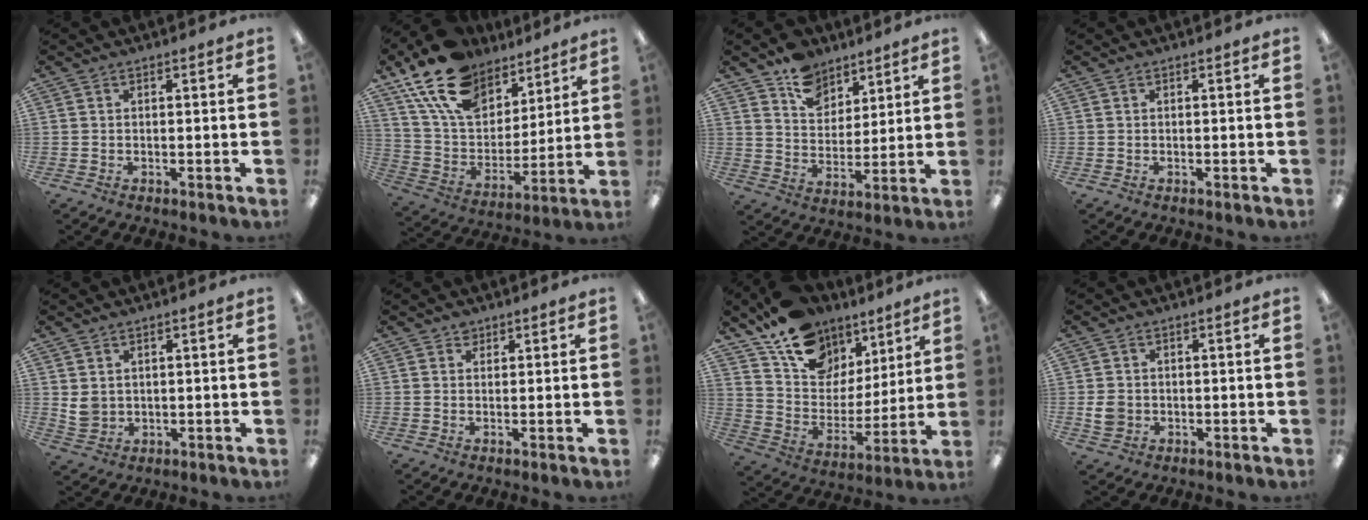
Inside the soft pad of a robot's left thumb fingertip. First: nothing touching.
{"total": 19.3, "force": [13.4, 11.1, 8.4], "torque": [-0.168, -0.067, 0.246]}
{"total": 10.8, "force": [8.1, 6.7, 2.4], "torque": [-0.044, -0.052, 0.154]}
{"total": 0.0}
{"total": 3.7, "force": [1.7, 3.0, 1.4], "torque": [-0.022, 0.000, 0.033]}
{"total": 1.8, "force": [1.3, 1.1, 0.3], "torque": [0.001, -0.003, 0.024]}
{"total": 16.5, "force": [11.5, 10.4, 5.7], "torque": [-0.119, -0.074, 0.216]}
{"total": 3.8, "force": [-0.1, 3.3, 1.8], "torque": [-0.014, 0.000, -0.002]}